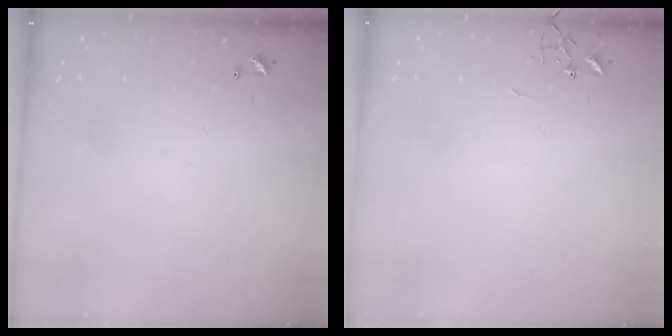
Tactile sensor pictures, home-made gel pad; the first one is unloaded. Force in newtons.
{"total": 0.0}